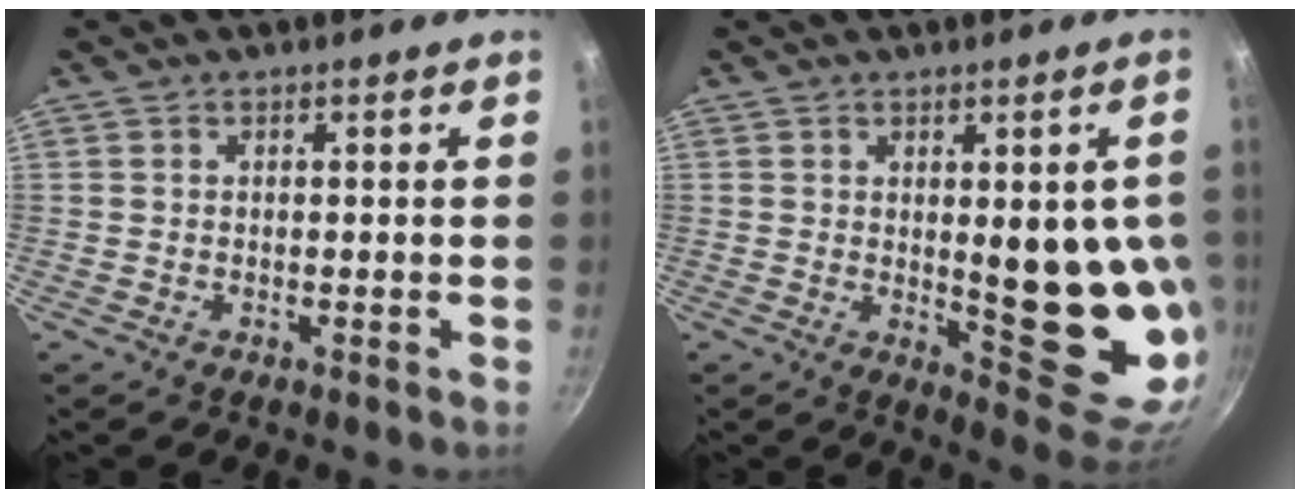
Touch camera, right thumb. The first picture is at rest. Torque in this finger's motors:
{"motor_torque": [2.50, 2.50, 0.24, 0.02, 0.40]}